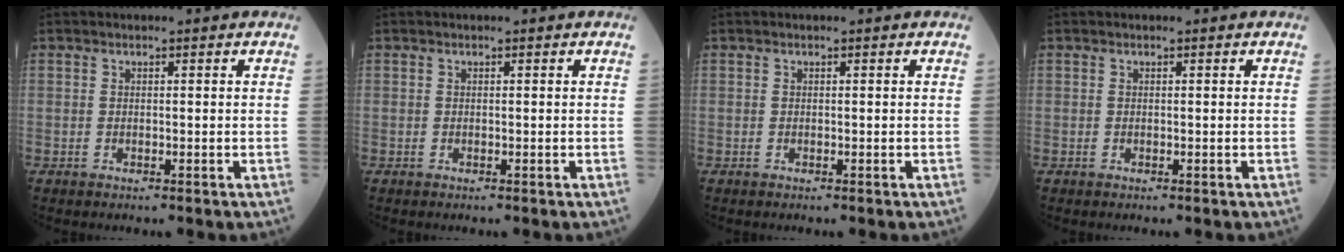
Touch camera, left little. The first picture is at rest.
{"total": 0.0}
{"total": 0.0}
{"total": 0.0}